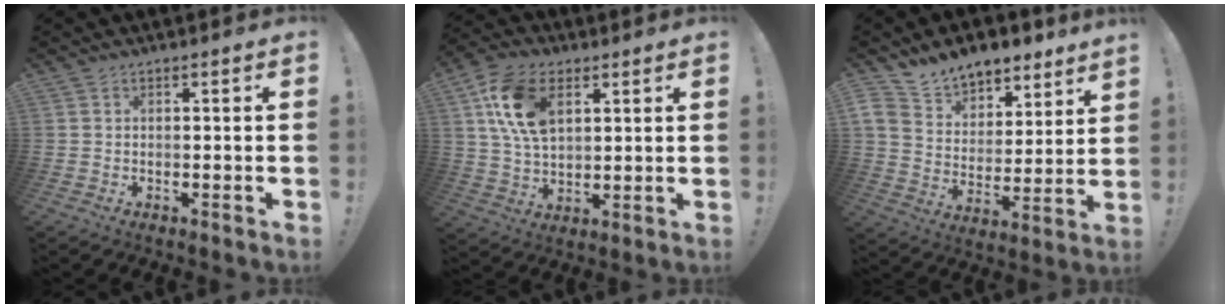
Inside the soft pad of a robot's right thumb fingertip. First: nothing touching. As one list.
[{"total": 16.0, "force": [6.2, 10.3, 10.5], "torque": [-0.200, -0.009, 0.118]}, {"total": 11.9, "force": [10.1, 5.7, 2.6], "torque": [-0.054, -0.074, 0.192]}]